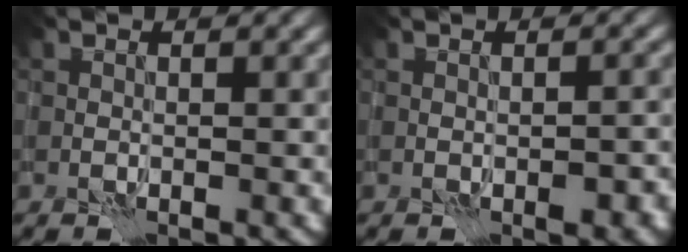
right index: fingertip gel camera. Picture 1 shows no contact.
{"total": 2.3, "force": [-0.9, 1.0, 1.9], "torque": [-0.030, -0.001, -0.011]}